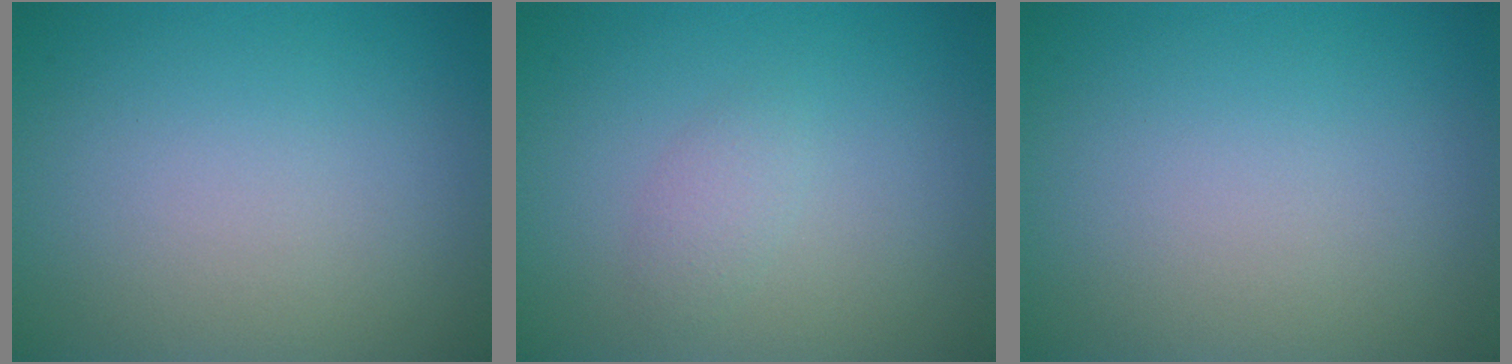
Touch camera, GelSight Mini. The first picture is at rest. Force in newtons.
{"total": 1.2, "press": 1.2, "slide": 0.1}
{"total": 0.0}